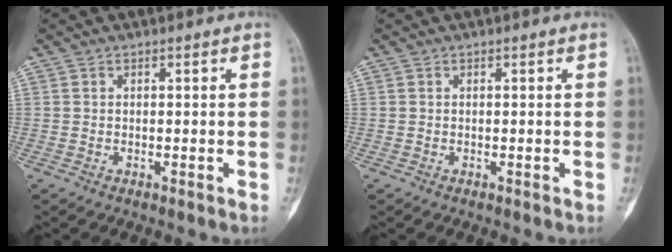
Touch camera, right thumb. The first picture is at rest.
{"total": 0.0}